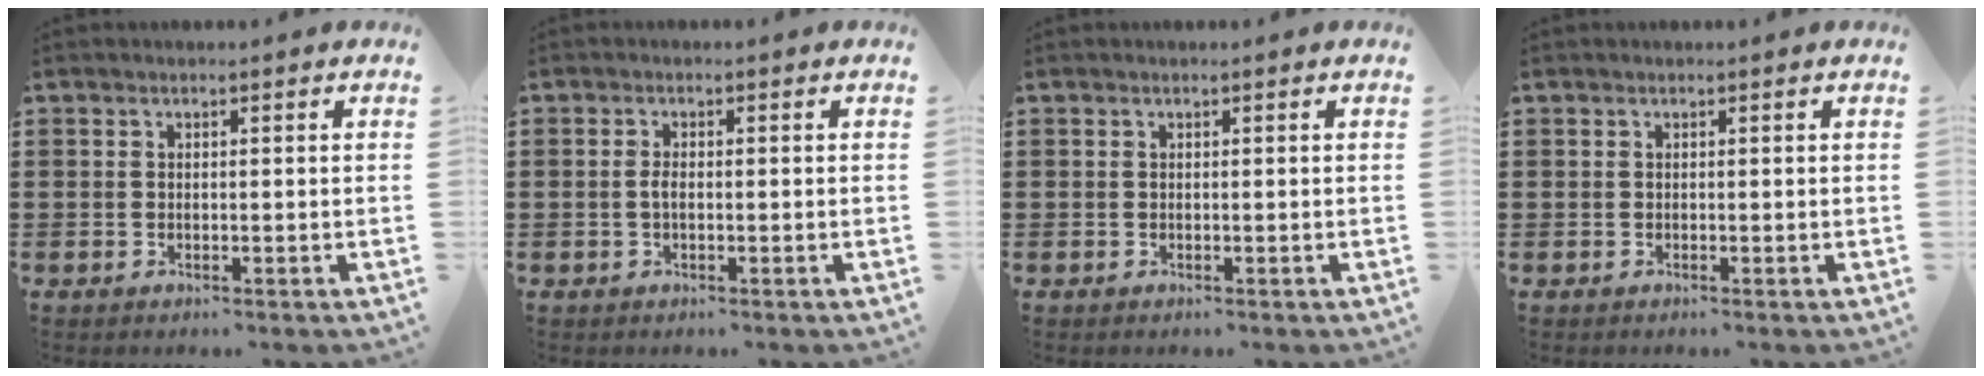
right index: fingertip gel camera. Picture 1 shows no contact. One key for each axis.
{"total": 1.5, "fx": -0.3, "fy": 0.6, "fz": 1.4, "tx": -0.034, "ty": -0.002, "tz": -0.008}
{"total": 0.0}
{"total": 0.0}